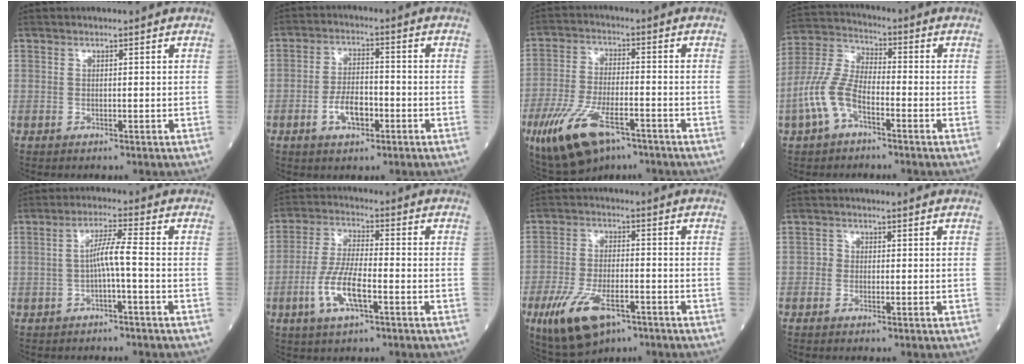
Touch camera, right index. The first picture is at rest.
{"total": 5.7, "force": [-2.3, 2.7, 4.5], "torque": [-0.087, 0.007, -0.041]}
{"total": 13.0, "force": [-7.3, 4.9, 9.6], "torque": [-0.197, -0.014, -0.124]}
{"total": 9.1, "force": [-3.9, 4.3, 7.0], "torque": [-0.173, 0.013, -0.082]}
{"total": 4.2, "force": [-1.0, -0.2, 4.1], "torque": [-0.075, 0.013, -0.016]}
{"total": 8.4, "force": [-3.1, 2.2, 7.5], "torque": [-0.158, -0.002, -0.060]}
{"total": 11.4, "force": [-6.0, 4.9, 8.4], "torque": [-0.172, -0.011, -0.098]}
{"total": 1.0, "force": [-0.3, 0.9, 0.3], "torque": [0.000, 0.003, -0.010]}